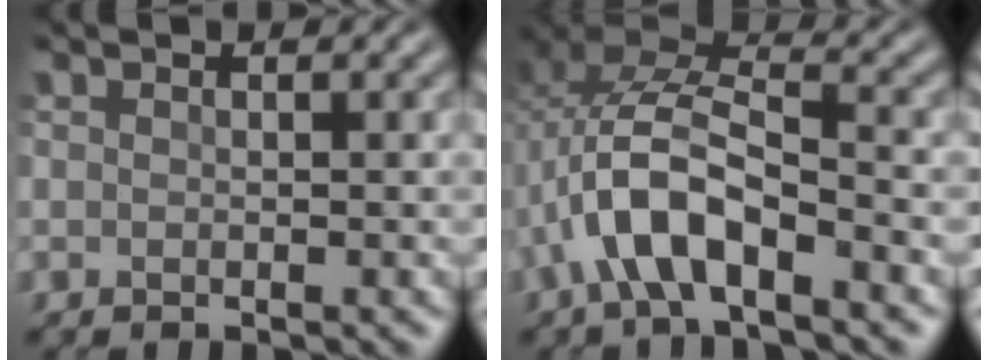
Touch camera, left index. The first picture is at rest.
{"total": 7.5, "force": [-2.9, 3.3, 6.1], "torque": [-0.124, 0.011, -0.056]}